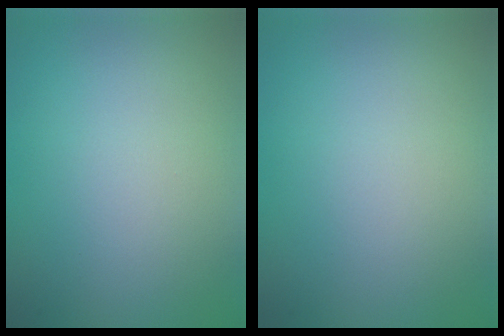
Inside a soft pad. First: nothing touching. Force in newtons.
{"total": 0.0}